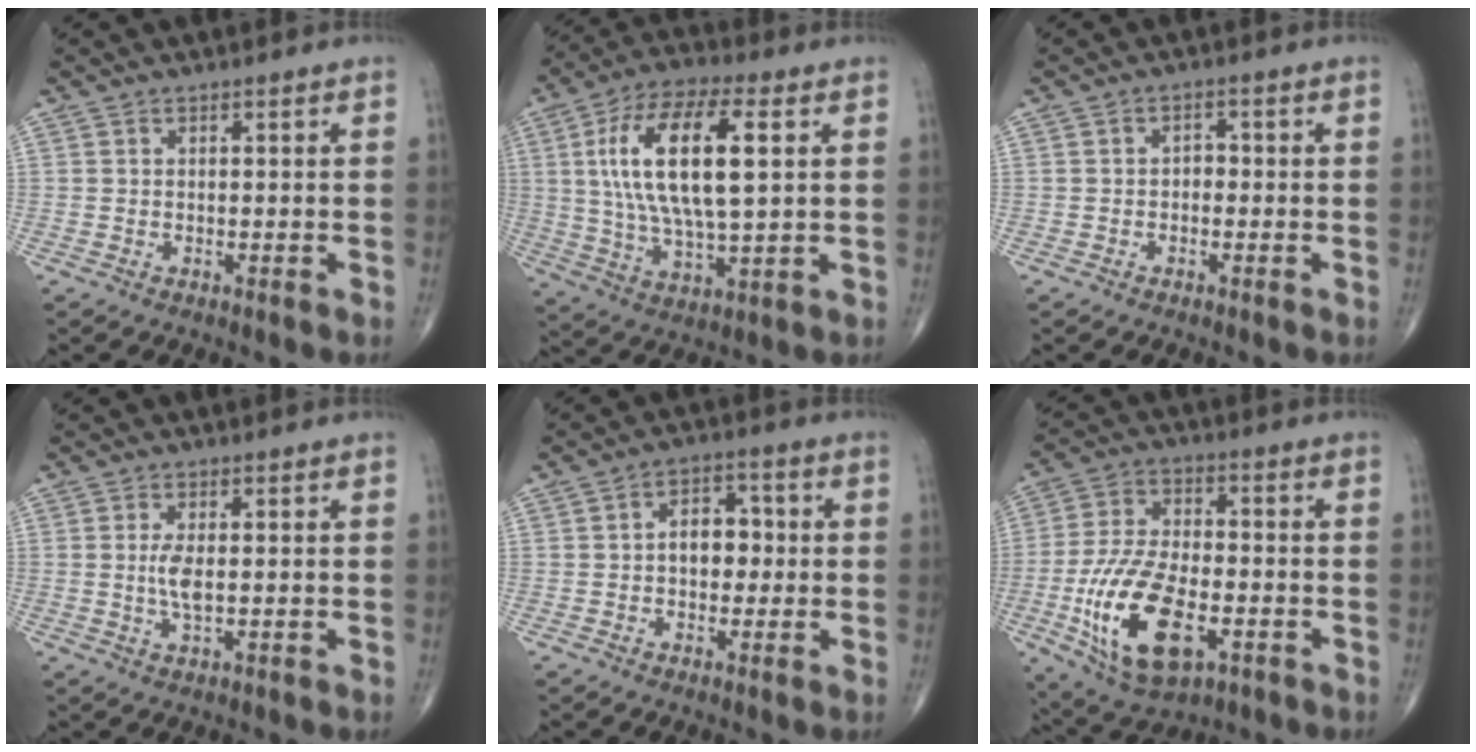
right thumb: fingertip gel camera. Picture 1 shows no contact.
{"total": 19.1, "force": [4.1, 7.2, 17.2], "torque": [-0.323, 0.002, 0.071]}
{"total": 1.8, "force": [-0.4, 1.3, 1.2], "torque": [-0.005, 0.008, -0.013]}
{"total": 3.7, "force": [0.1, 1.3, 3.5], "torque": [-0.077, -0.007, 0.001]}
{"total": 6.5, "force": [-0.1, 4.5, 4.8], "torque": [-0.046, 0.017, -0.010]}
{"total": 18.7, "force": [-5.8, 9.4, 15.1], "torque": [-0.285, 0.011, -0.095]}